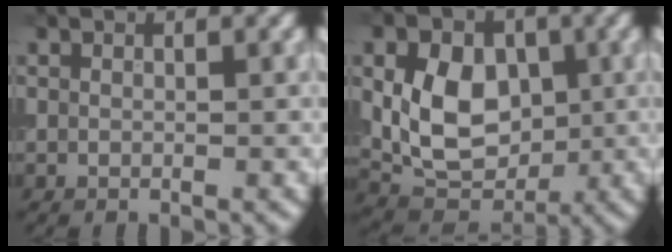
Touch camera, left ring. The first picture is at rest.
{"total": 7.4, "force": [0.7, 5.5, 5.0], "torque": [-0.094, -0.004, 0.010]}